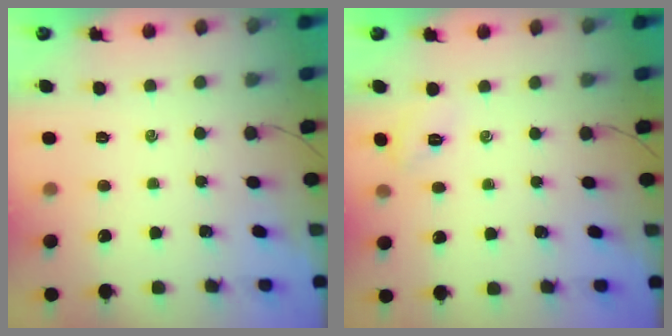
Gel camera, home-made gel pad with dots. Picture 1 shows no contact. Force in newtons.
{"total": 3.2, "press": 3.1, "slide": 1.0}